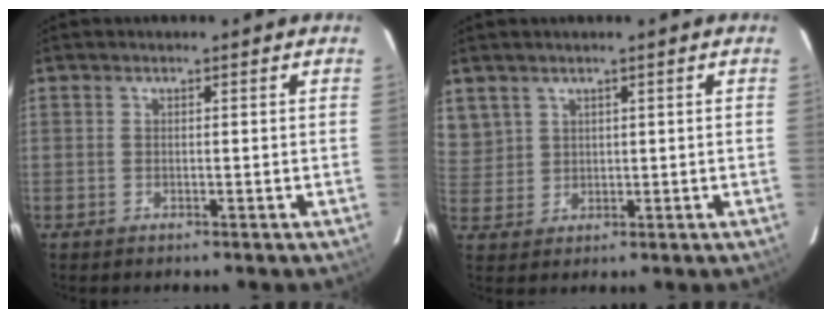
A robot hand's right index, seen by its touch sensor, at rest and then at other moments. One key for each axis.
{"total": 5.4, "fx": 3.3, "fy": 4.2, "fz": 0.4, "tx": -0.014, "ty": 0.005, "tz": 0.079}